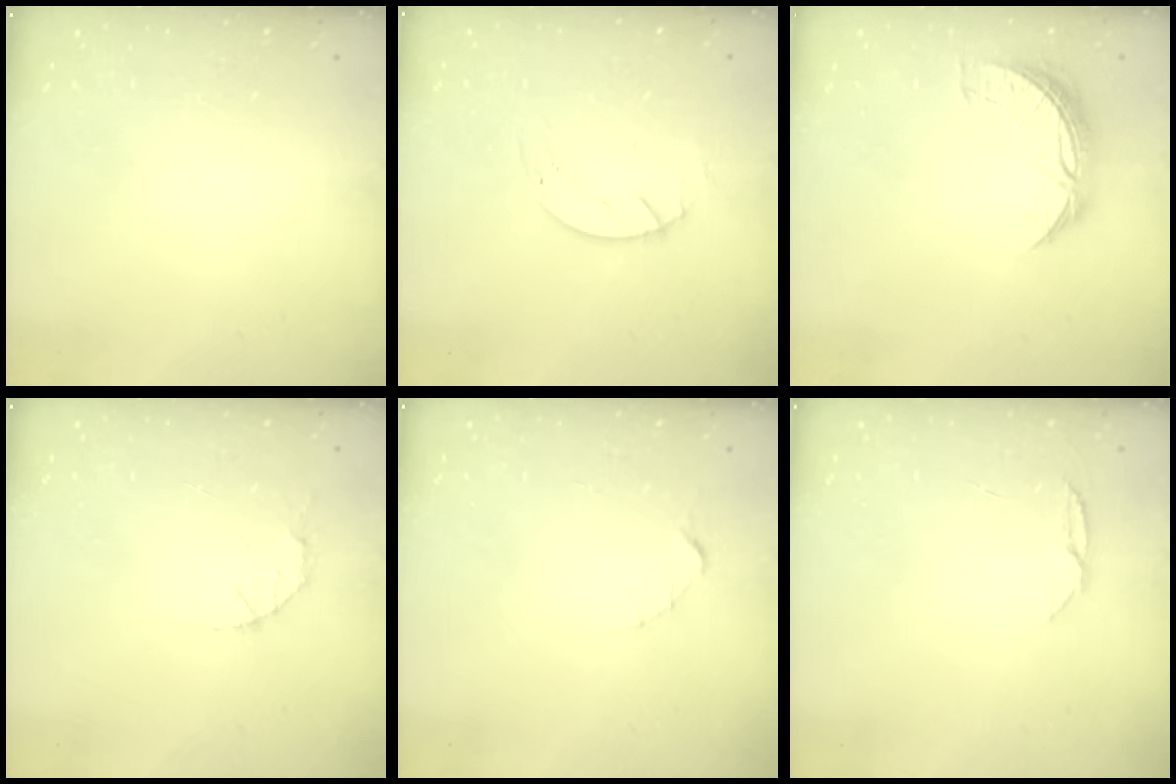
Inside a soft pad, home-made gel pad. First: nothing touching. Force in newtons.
{"total": 2.0, "press": 2.0, "slide": 0.2}
{"total": 7.9, "press": 7.9, "slide": 0.1}
{"total": 2.8, "press": 2.8, "slide": 0.4}
{"total": 1.5, "press": 1.5, "slide": 0.2}
{"total": 5.1, "press": 5.1, "slide": 0.6}